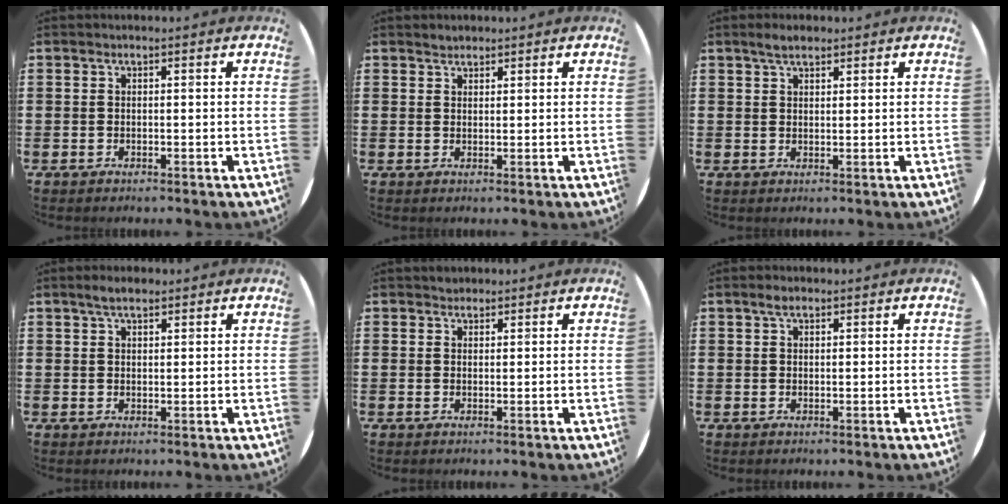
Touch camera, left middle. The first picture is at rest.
{"total": 1.3, "force": [1.2, 0.4, 0.0], "torque": [-0.002, 0.003, 0.024]}
{"total": 2.5, "force": [2.1, 0.8, 1.1], "torque": [-0.017, 0.003, 0.038]}
{"total": 2.5, "force": [1.9, 0.8, 1.3], "torque": [-0.020, 0.003, 0.034]}
{"total": 1.2, "force": [1.1, 0.4, -0.1], "torque": [0.009, -0.001, 0.020]}
{"total": 1.7, "force": [1.2, 0.8, 0.9], "torque": [-0.012, 0.003, 0.020]}